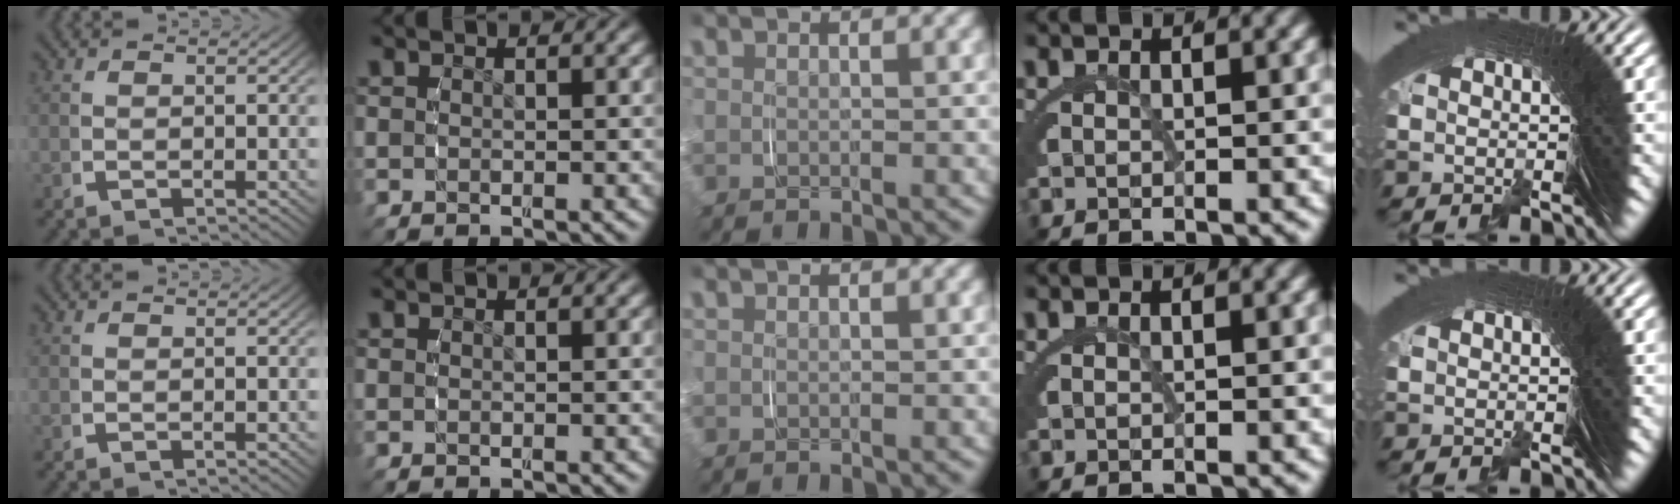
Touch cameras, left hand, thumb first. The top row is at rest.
{}